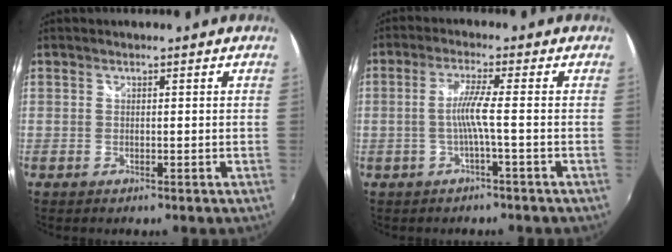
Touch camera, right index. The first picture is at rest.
{"total": 4.3, "force": [-1.1, -1.1, 4.0], "torque": [-0.088, -0.002, -0.019]}